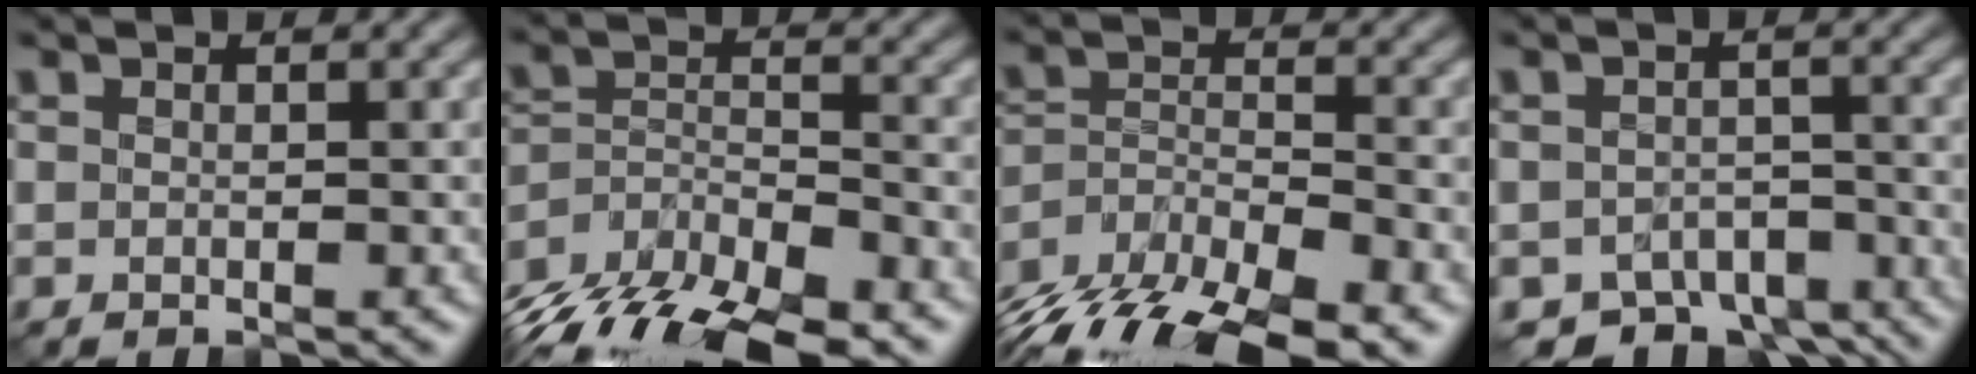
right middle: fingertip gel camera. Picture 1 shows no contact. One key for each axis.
{"total": 13.4, "fx": -10.9, "fy": 5.4, "fz": 5.6, "tx": -0.097, "ty": -0.009, "tz": -0.172}
{"total": 11.9, "fx": -9.3, "fy": 4.4, "fz": 6.0, "tx": -0.113, "ty": -0.016, "tz": -0.156}
{"total": 6.7, "fx": -5.4, "fy": 3.3, "fz": 2.2, "tx": -0.019, "ty": -0.013, "tz": -0.078}